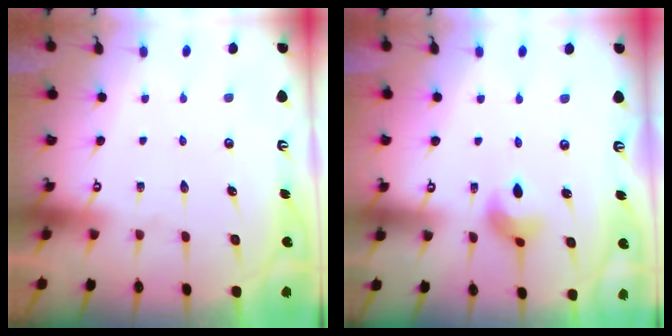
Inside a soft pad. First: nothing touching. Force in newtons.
{"total": 7.0, "press": 7.0, "slide": 0.5}